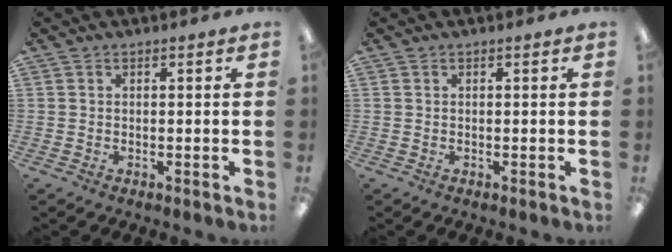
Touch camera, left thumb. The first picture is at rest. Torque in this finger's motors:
{"motor_torque": [-0.04, 0.04, -0.20, 0.18, 0.01]}